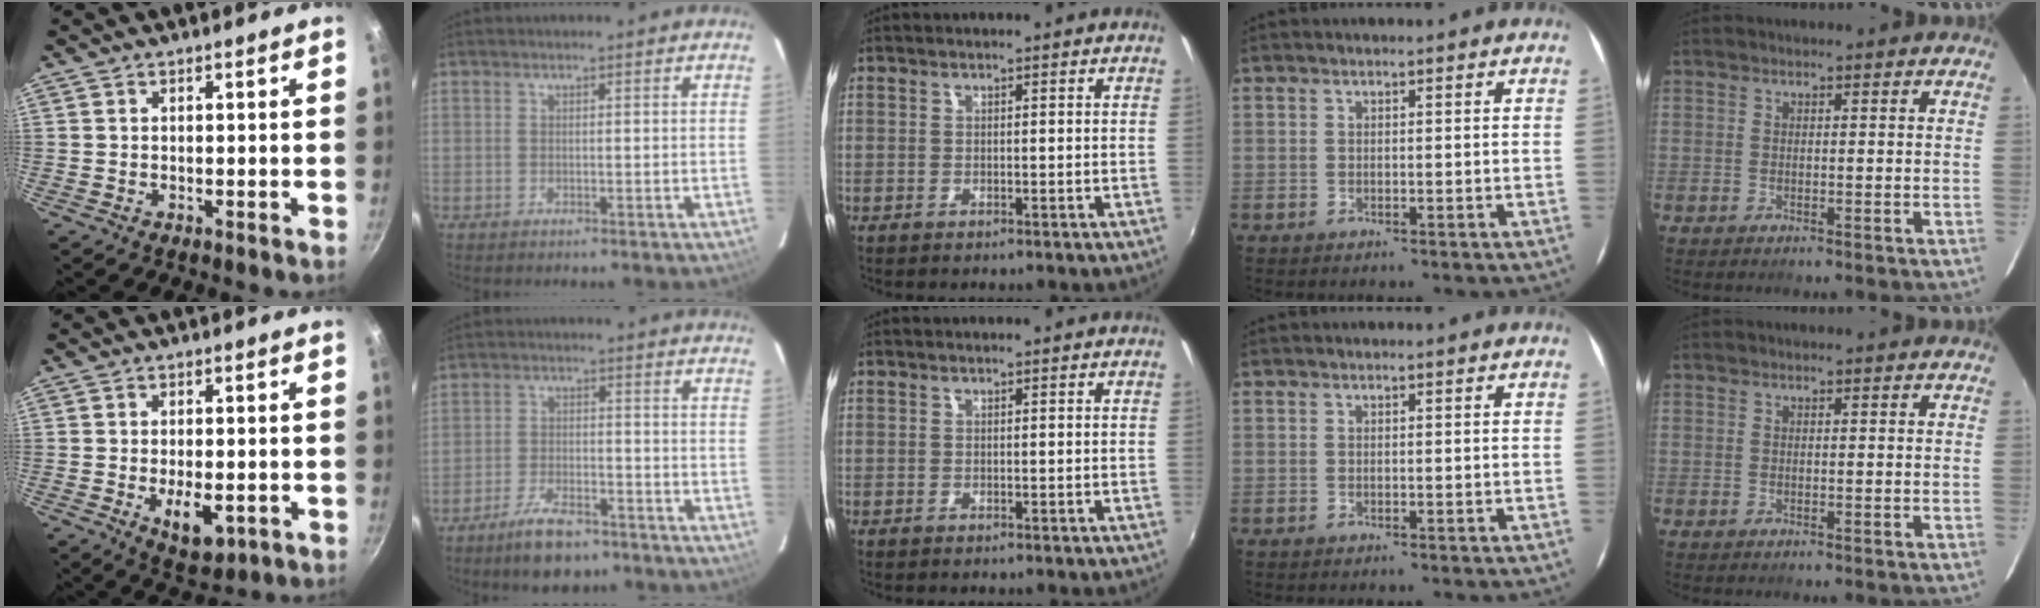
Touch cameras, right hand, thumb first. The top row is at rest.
{"thumb": {"total": 7.6, "force": [-2.0, 3.8, 6.2], "torque": [-0.079, -0.002, -0.019]}, "index": {"total": 8.6, "force": [-6.4, 3.4, 4.6], "torque": [-0.107, -0.002, -0.107]}}